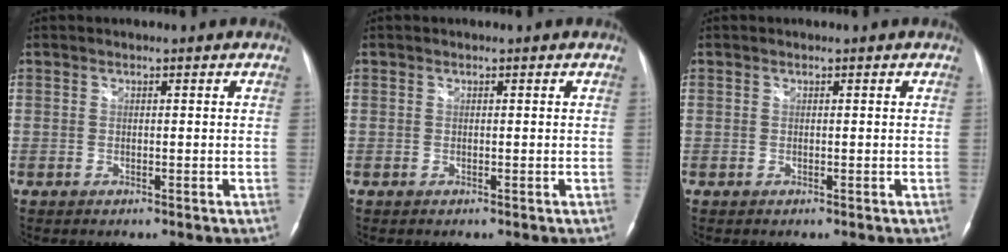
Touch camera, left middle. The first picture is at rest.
{"total": 0.0}
{"total": 0.0}